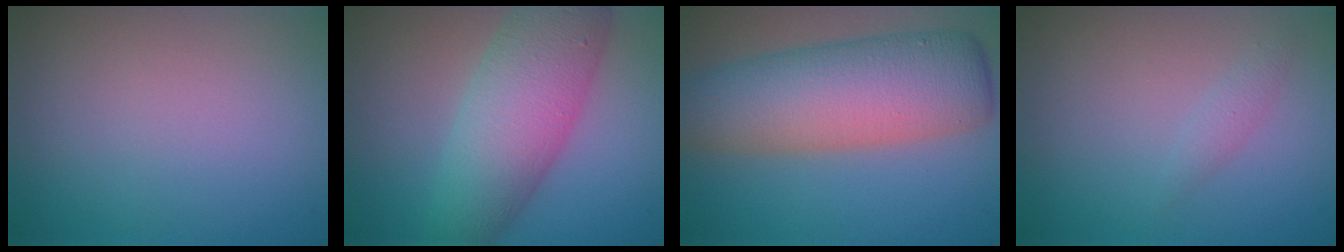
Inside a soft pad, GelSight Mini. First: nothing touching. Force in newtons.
{"total": 7.6, "press": 7.6, "slide": 0.1}
{"total": 9.1, "press": 9.1, "slide": 0.2}
{"total": 0.9, "press": 0.9, "slide": 0.1}